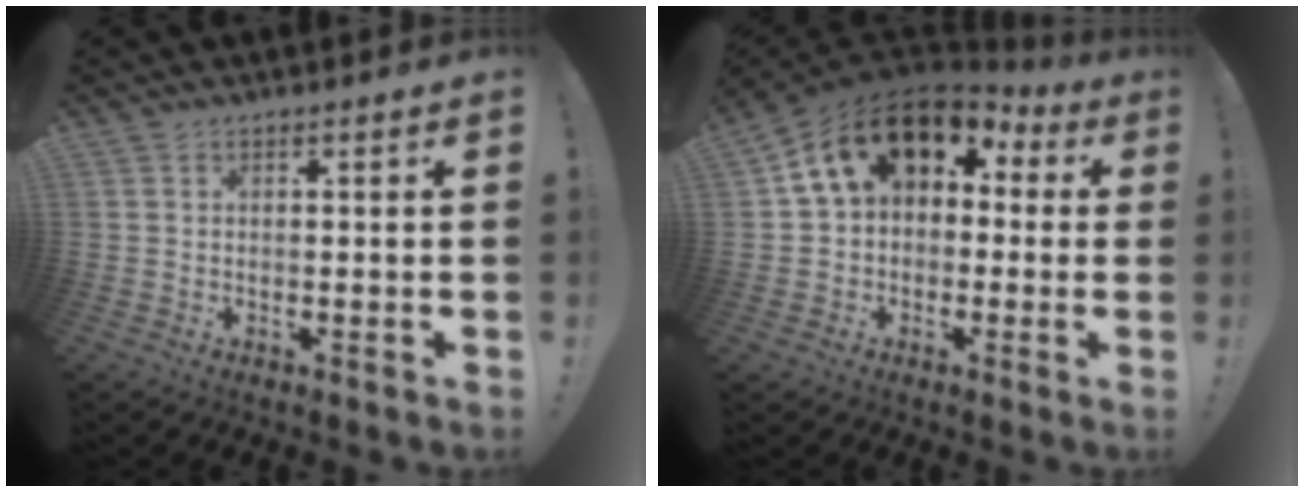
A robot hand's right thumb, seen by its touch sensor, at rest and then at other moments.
{"total": 14.5, "force": [6.3, 9.0, 9.4], "torque": [-0.159, -0.018, 0.114]}